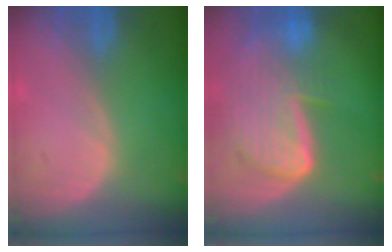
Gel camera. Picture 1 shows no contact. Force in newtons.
{"total": 9.1, "press": 8.0, "slide": 4.4}